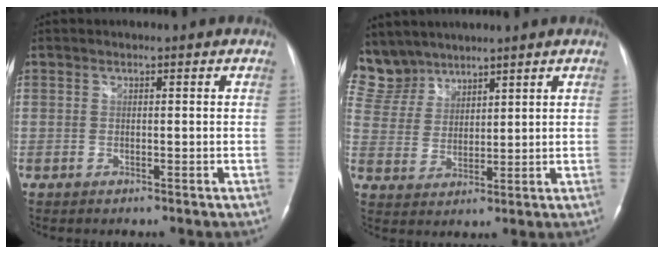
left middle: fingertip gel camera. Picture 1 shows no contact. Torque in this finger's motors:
{"motor_torque": [0.09, -0.25, -0.01, -0.07]}